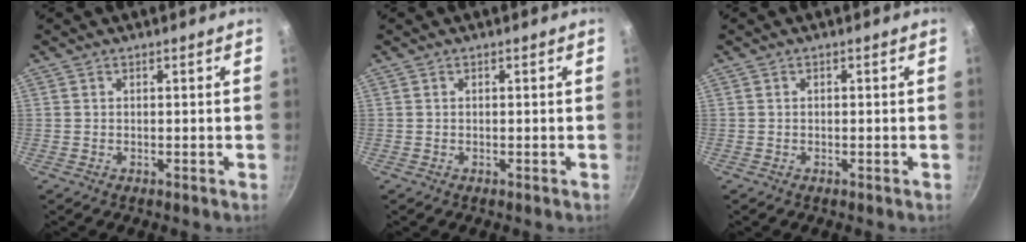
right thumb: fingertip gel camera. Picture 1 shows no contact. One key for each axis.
{"total": 0.0}
{"total": 0.0}